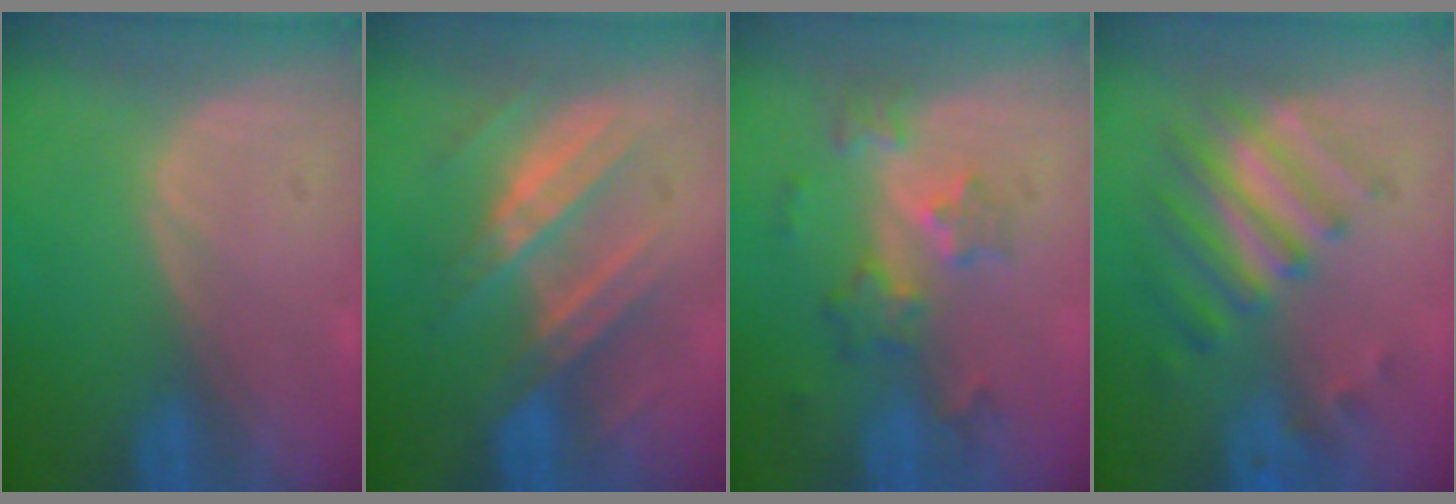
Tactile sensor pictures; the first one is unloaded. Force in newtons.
{"total": 7.4, "press": 7.3, "slide": 0.9}
{"total": 6.1, "press": 5.3, "slide": 2.9}
{"total": 7.8, "press": 7.0, "slide": 3.4}